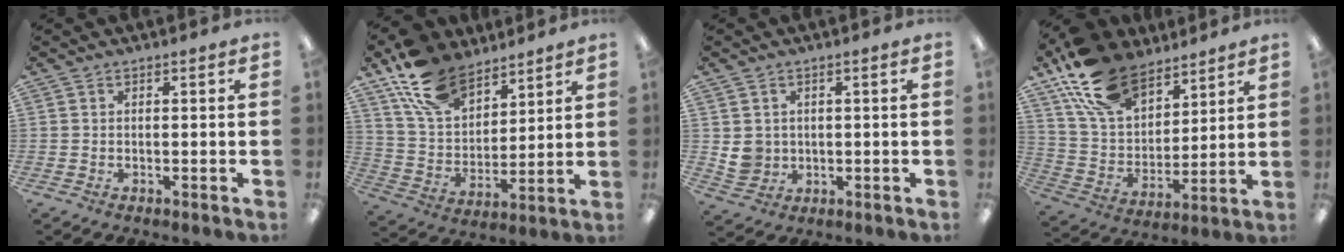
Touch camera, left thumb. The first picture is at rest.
{"total": 15.5, "force": [11.2, 8.2, 6.8], "torque": [-0.147, -0.048, 0.216]}
{"total": 4.6, "force": [1.1, 4.3, 1.1], "torque": [-0.013, 0.004, 0.025]}
{"total": 18.2, "force": [12.8, 10.0, 8.3], "torque": [-0.174, -0.056, 0.242]}